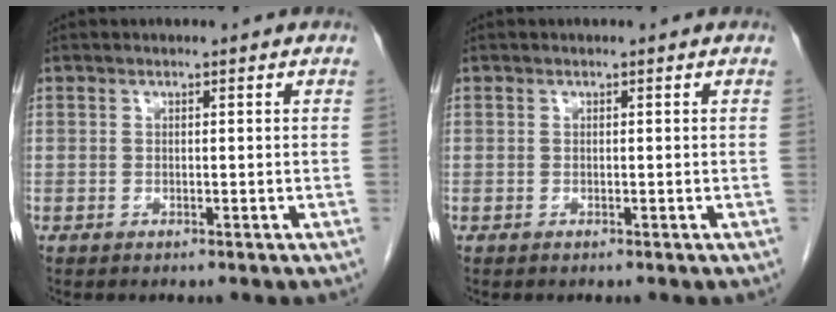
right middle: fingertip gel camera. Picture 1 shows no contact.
{"total": 0.0}